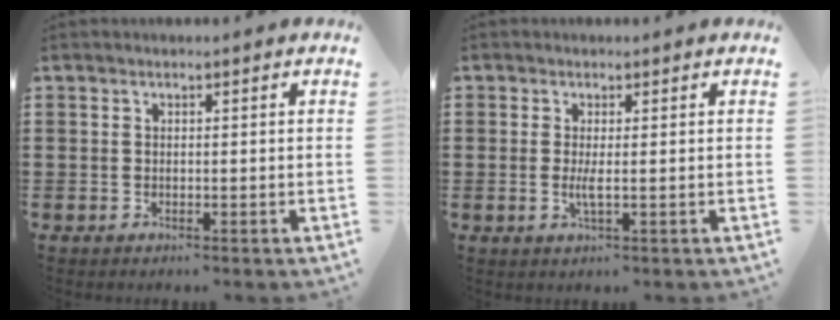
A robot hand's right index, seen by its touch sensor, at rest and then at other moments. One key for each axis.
{"total": 1.8, "fx": -0.2, "fy": 0.1, "fz": 1.8, "tx": -0.034, "ty": -0.005, "tz": -0.003}